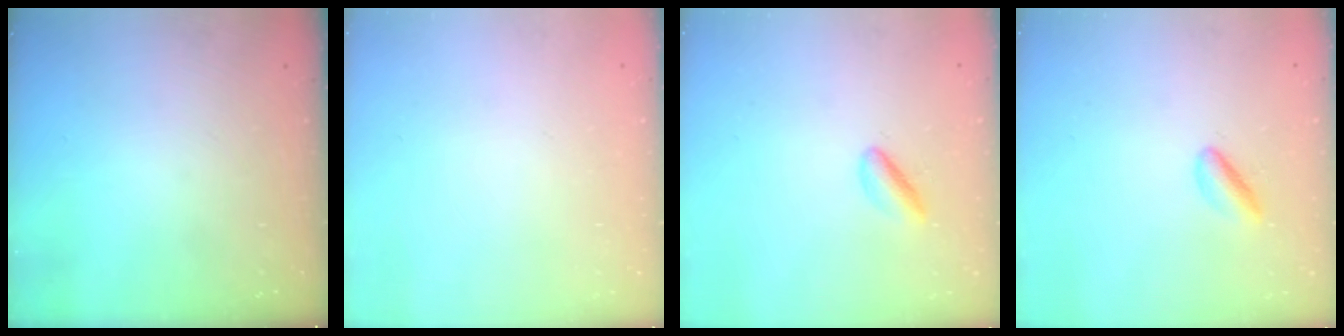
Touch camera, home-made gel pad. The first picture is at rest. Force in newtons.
{"total": 2.2, "press": 2.2, "slide": 0.1}
{"total": 2.9, "press": 2.9, "slide": 0.4}
{"total": 2.9, "press": 2.9, "slide": 0.4}